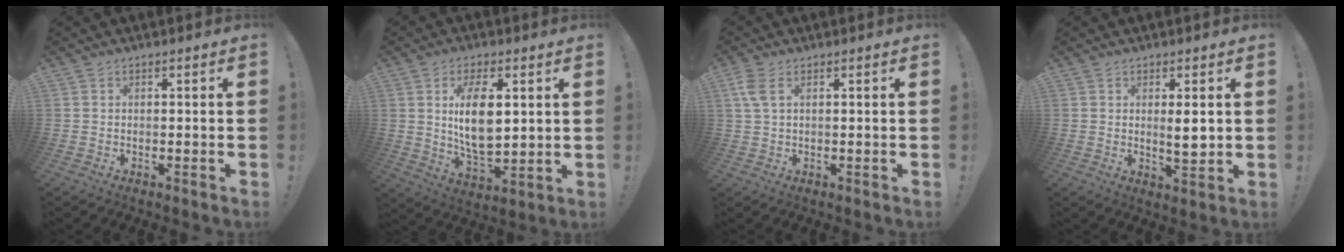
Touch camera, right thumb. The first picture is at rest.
{"total": 13.1, "force": [3.1, 6.7, 10.9], "torque": [-0.198, -0.014, 0.048]}
{"total": 4.0, "force": [1.7, 1.6, 3.3], "torque": [-0.068, 0.002, 0.032]}
{"total": 4.7, "force": [0.9, 0.8, 4.5], "torque": [-0.061, -0.016, 0.011]}